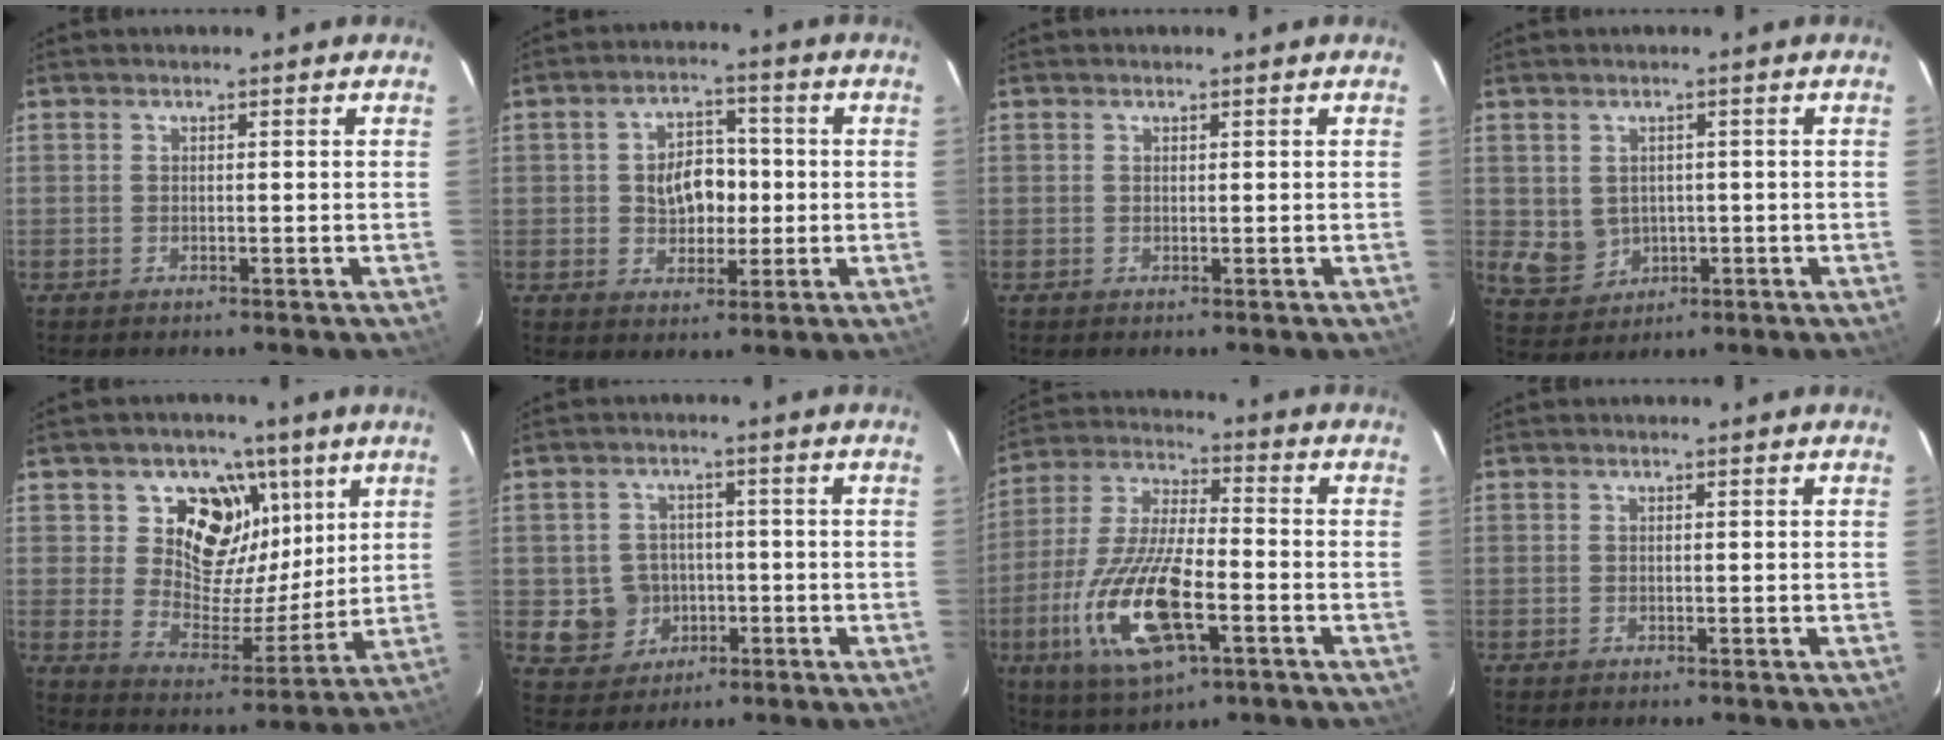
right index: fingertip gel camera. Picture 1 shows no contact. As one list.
[{"total": 7.7, "force": [-0.1, 5.7, 5.2], "torque": [-0.094, 0.019, 0.006]}, {"total": 0.0}, {"total": 5.7, "force": [0.0, 5.2, 2.3], "torque": [-0.056, 0.002, 0.022]}, {"total": 11.8, "force": [6.9, 8.7, 4.1], "torque": [-0.062, -0.024, 0.124]}, {"total": 7.3, "force": [-1.5, 6.9, 1.8], "torque": [-0.060, 0.016, -0.003]}, {"total": 18.3, "force": [-6.3, 6.6, 15.8], "torque": [-0.341, -0.020, -0.117]}, {"total": 0.0}]